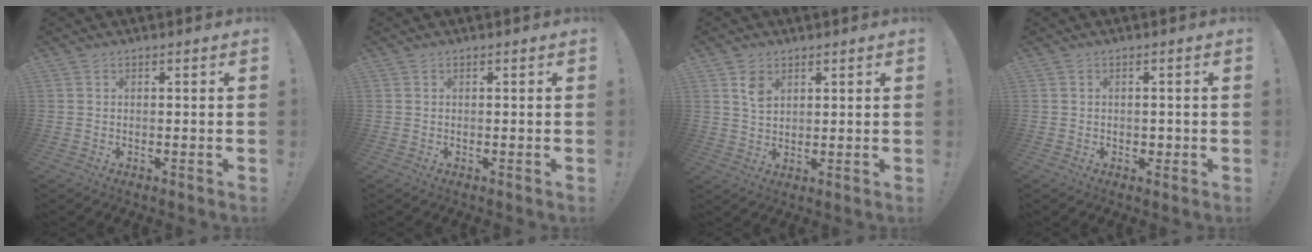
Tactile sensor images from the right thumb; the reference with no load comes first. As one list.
[{"total": 0.0}, {"total": 4.5, "force": [2.3, 2.9, 2.6], "torque": [-0.031, -0.011, 0.039]}, {"total": 1.5, "force": [-0.2, 1.4, 0.6], "torque": [0.000, 0.001, -0.005]}]